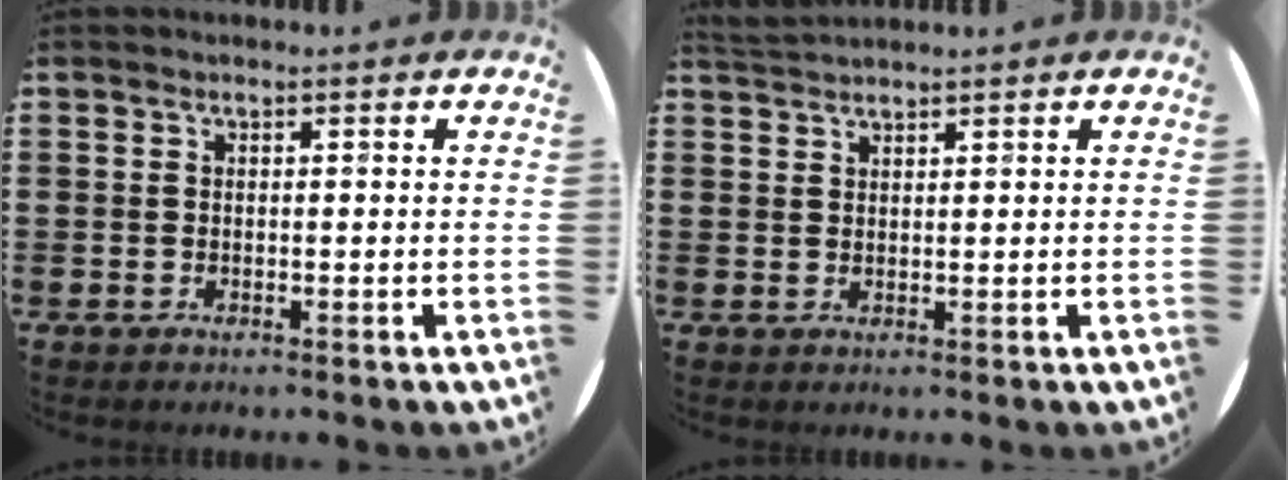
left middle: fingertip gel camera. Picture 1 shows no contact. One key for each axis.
{"total": 1.7, "fx": 1.7, "fy": 0.0, "fz": 0.0, "tx": -0.003, "ty": 0.002, "tz": 0.033}